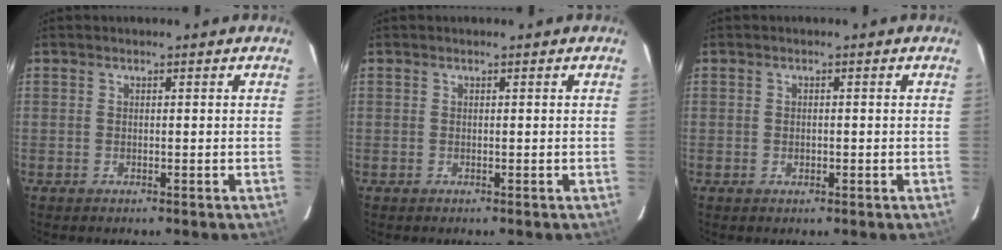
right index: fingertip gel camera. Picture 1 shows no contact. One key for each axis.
{"total": 0.0}
{"total": 1.0, "fx": -0.3, "fy": 0.8, "fz": 0.5, "tx": -0.008, "ty": 0.001, "tz": -0.003}